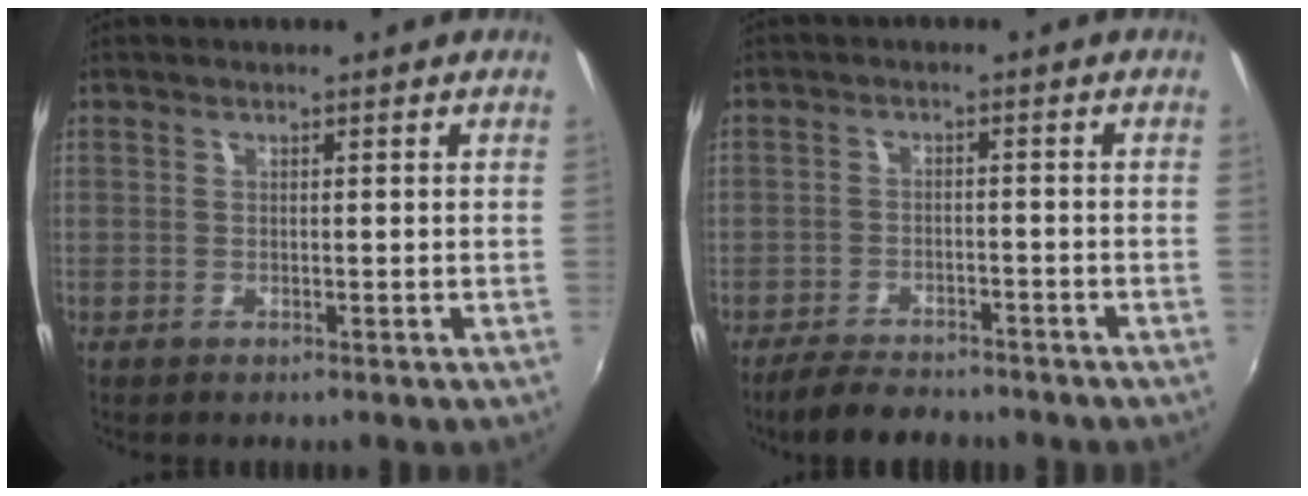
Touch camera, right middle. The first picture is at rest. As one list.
[{"total": 7.6, "force": [-6.5, 2.8, 2.7], "torque": [-0.076, -0.001, -0.102]}]